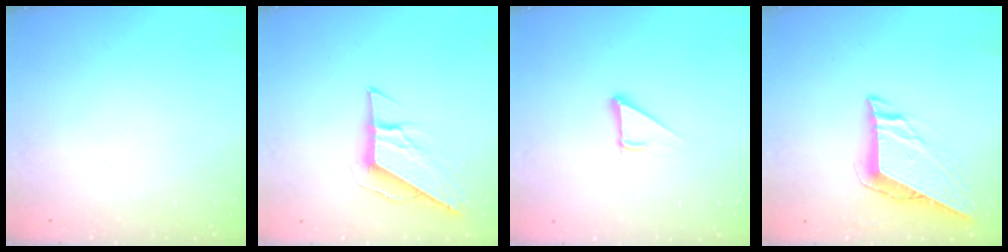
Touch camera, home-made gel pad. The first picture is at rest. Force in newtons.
{"total": 8.3, "press": 8.3, "slide": 0.7}
{"total": 2.8, "press": 2.8, "slide": 0.0}
{"total": 8.3, "press": 8.2, "slide": 1.5}